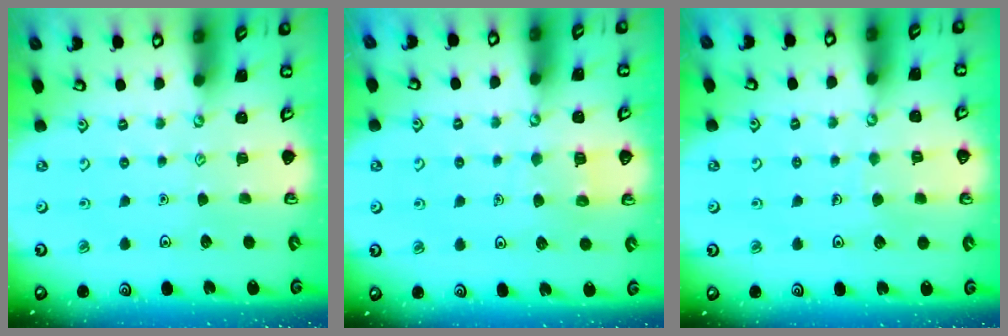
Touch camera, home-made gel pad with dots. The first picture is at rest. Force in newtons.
{"total": 5.6, "press": 5.6, "slide": 0.3}
{"total": 4.0, "press": 4.0, "slide": 0.4}